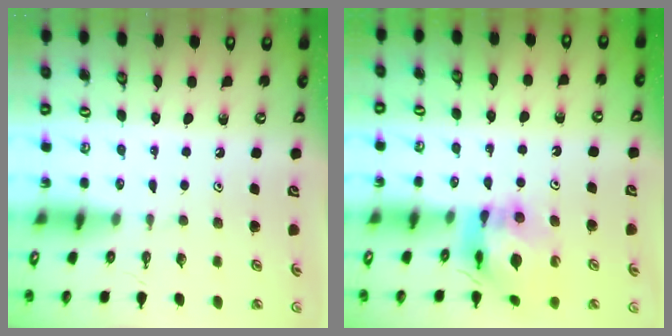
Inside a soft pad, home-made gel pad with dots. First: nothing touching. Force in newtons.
{"total": 12.1, "press": 12.0, "slide": 1.2}